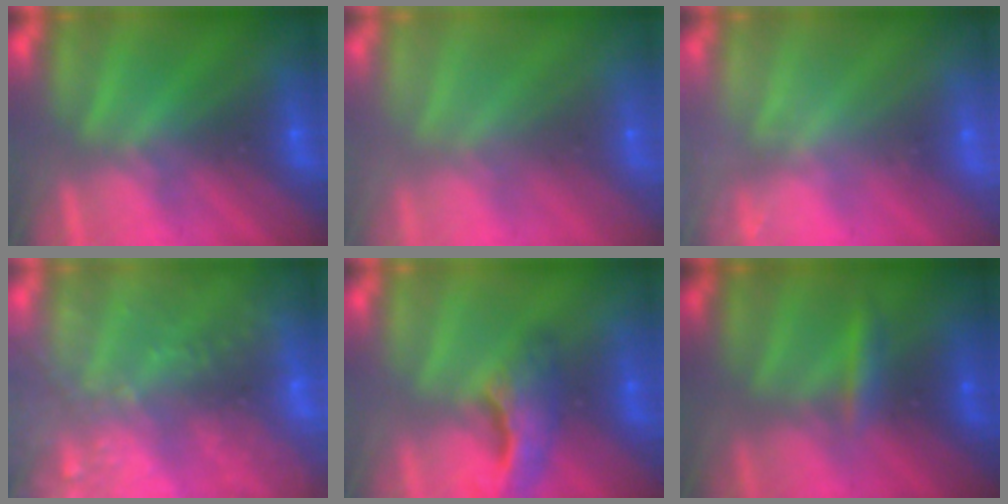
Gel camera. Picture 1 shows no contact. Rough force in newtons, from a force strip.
{"total": 8.9}
{"total": 2.7}
{"total": 7.6}
{"total": 4.6}
{"total": 2.5}